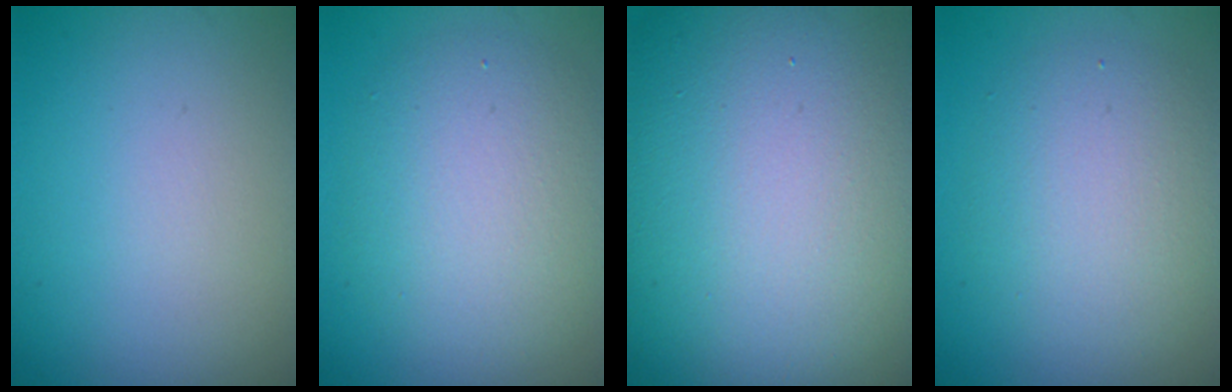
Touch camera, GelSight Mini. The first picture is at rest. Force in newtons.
{"total": 5.8, "press": 5.8, "slide": 0.5}
{"total": 25.5, "press": 25.5, "slide": 1.0}
{"total": 4.8, "press": 4.8, "slide": 0.2}